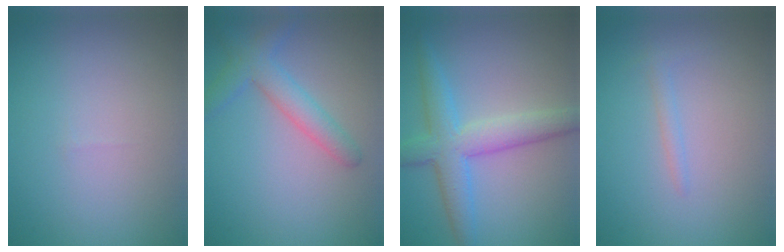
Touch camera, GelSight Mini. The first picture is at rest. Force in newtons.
{"total": 2.2, "press": 2.2, "slide": 0.2}
{"total": 5.3, "press": 5.3, "slide": 0.1}
{"total": 0.9, "press": 0.9, "slide": 0.1}